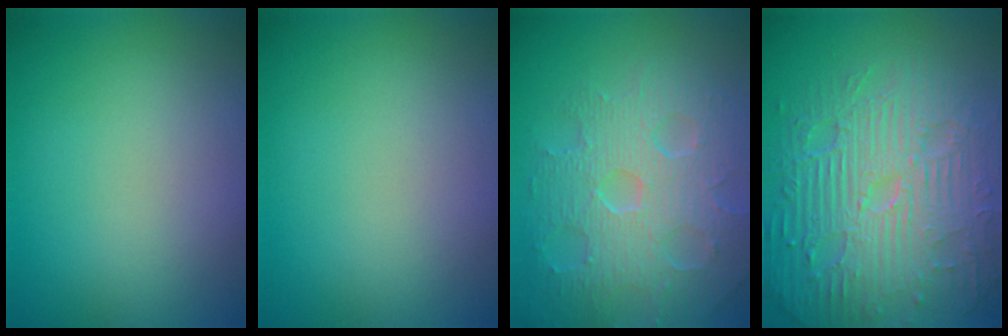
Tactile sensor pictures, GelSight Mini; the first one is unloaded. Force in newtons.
{"total": 0.0}
{"total": 8.1, "press": 5.7, "slide": 5.7}
{"total": 11.6, "press": 7.5, "slide": 8.9}